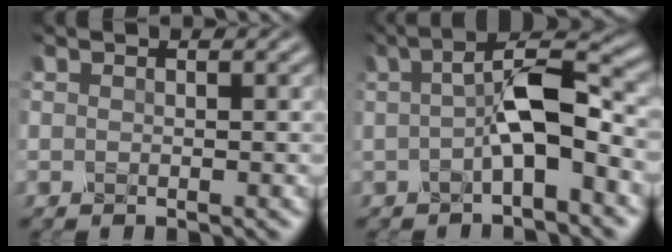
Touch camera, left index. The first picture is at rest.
{"total": 6.0, "force": [-0.7, 1.9, 5.6], "torque": [-0.095, 0.011, -0.018]}